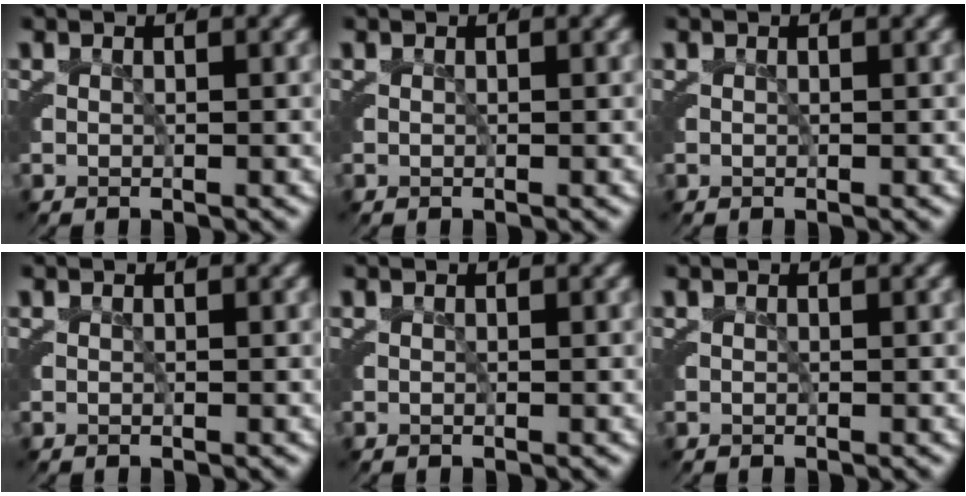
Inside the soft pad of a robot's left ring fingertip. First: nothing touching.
{"total": 0.0}
{"total": 0.0}
{"total": 0.0}
{"total": 0.0}
{"total": 0.0}